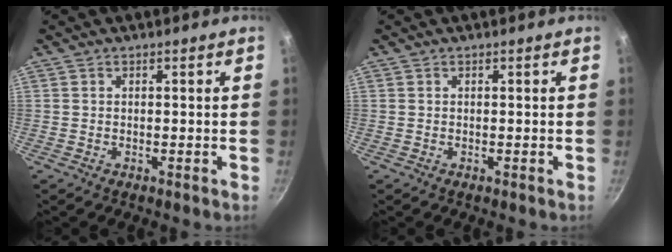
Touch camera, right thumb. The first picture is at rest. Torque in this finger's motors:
{"motor_torque": [0.05, 0.06, -0.02, -0.01, 0.00]}